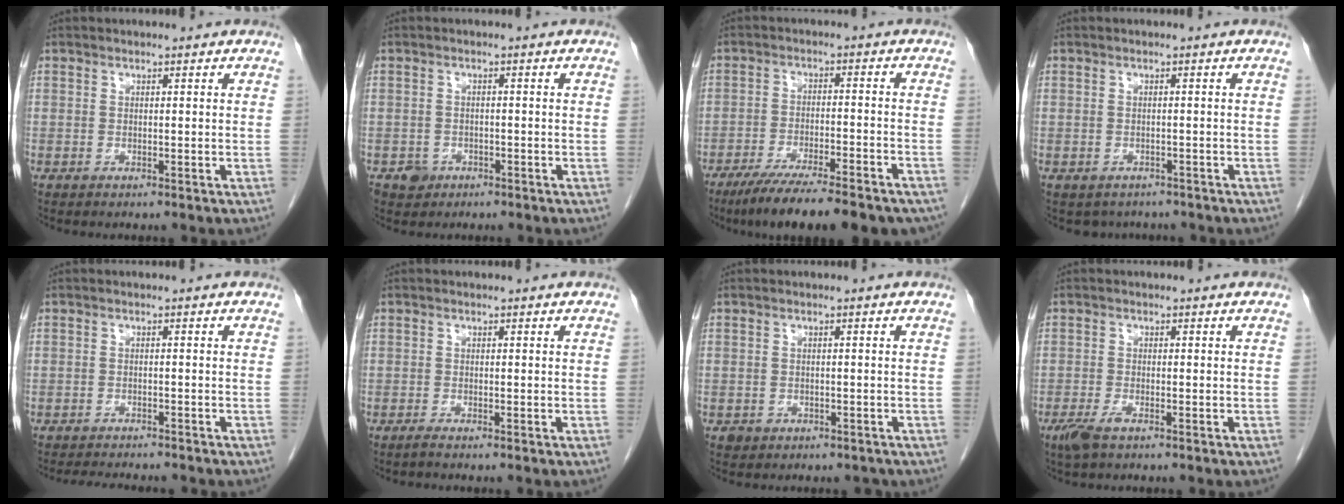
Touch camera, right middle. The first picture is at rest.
{"total": 2.0, "force": [-1.2, 1.6, 0.3], "torque": [-0.003, 0.007, -0.015]}
{"total": 17.3, "force": [-14.2, 2.6, 9.5], "torque": [-0.113, -0.018, -0.207]}
{"total": 3.7, "force": [-3.2, 1.9, 0.2], "torque": [-0.002, 0.005, -0.040]}
{"total": 7.1, "force": [-6.5, 1.1, 2.6], "torque": [-0.036, -0.010, -0.091]}
{"total": 0.6, "force": [-0.5, -0.2, 0.3], "torque": [-0.006, 0.000, -0.010]}
{"total": 2.1, "force": [-1.4, 1.6, 0.2], "torque": [-0.005, 0.006, -0.016]}
{"total": 2.7, "force": [-1.8, 0.6, 2.0], "torque": [-0.045, -0.006, -0.034]}